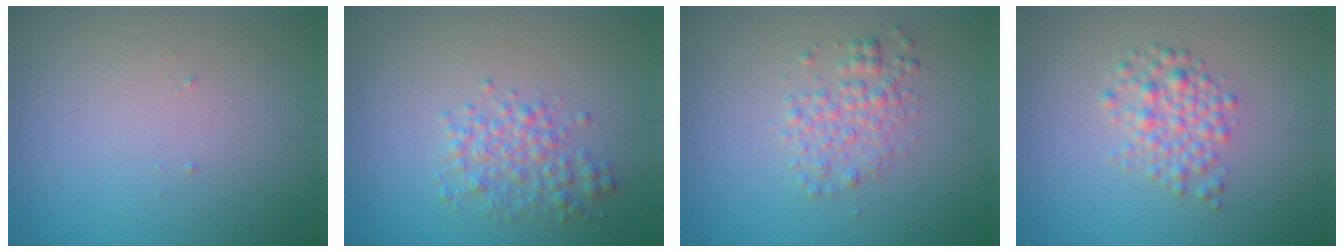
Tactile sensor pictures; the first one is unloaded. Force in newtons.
{"total": 2.9, "press": 2.9, "slide": 0.0}
{"total": 2.5, "press": 2.5, "slide": 0.1}
{"total": 2.8, "press": 2.8, "slide": 0.1}